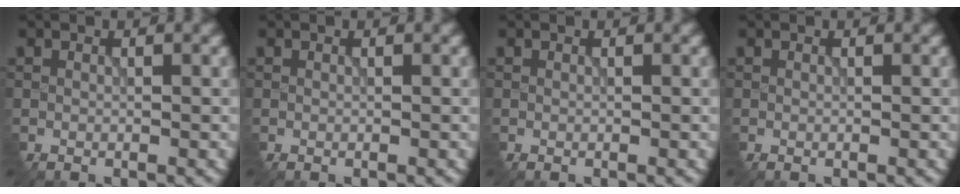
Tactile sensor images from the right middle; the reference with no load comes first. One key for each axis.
{"total": 0.0}
{"total": 0.0}
{"total": 0.0}